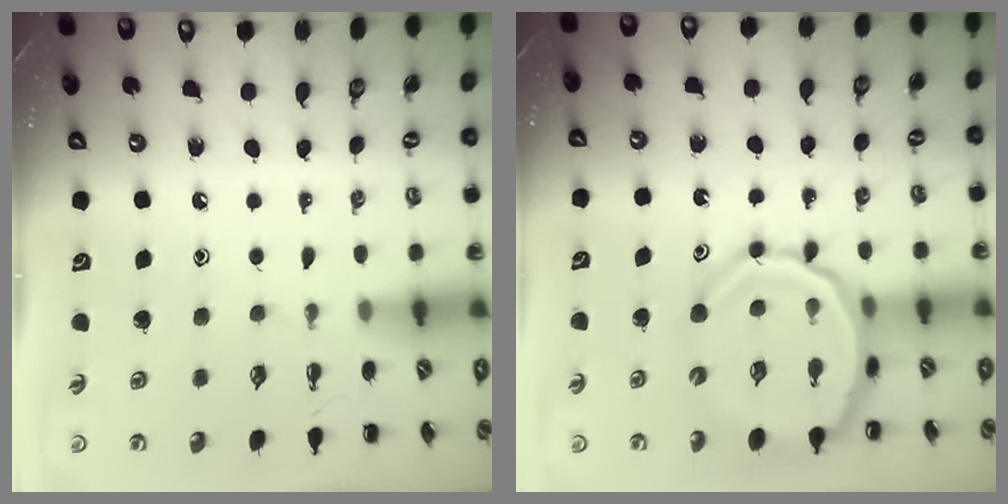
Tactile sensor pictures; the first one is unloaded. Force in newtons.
{"total": 12.2, "press": 11.6, "slide": 3.5}